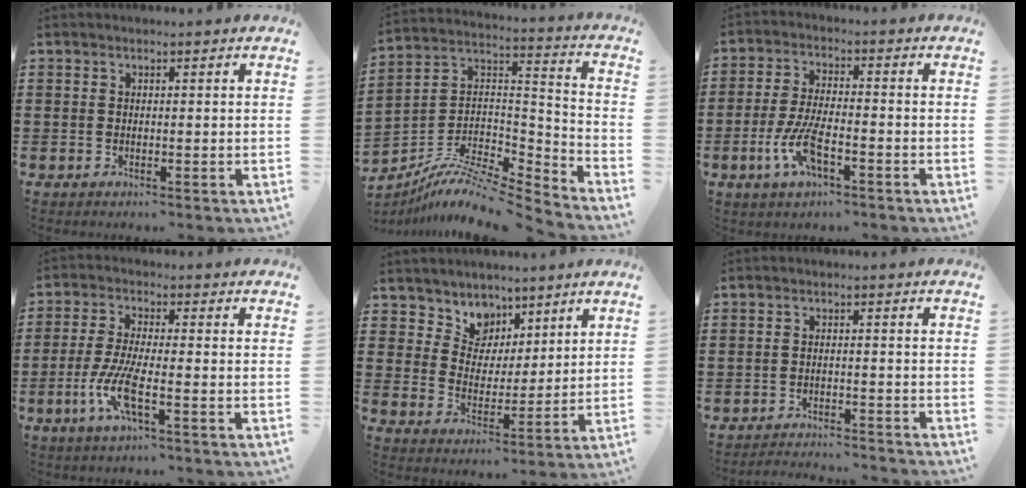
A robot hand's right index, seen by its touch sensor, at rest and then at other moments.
{"total": 7.8, "force": [-6.5, 1.9, 3.8], "torque": [-0.082, -0.002, -0.136]}
{"total": 7.4, "force": [-3.0, 2.4, 6.2], "torque": [-0.141, -0.010, -0.060]}
{"total": 7.1, "force": [-2.8, 1.6, 6.4], "torque": [-0.148, -0.015, -0.058]}
{"total": 6.1, "force": [4.2, 4.3, -0.5], "torque": [-0.033, -0.023, 0.078]}
{"total": 2.5, "force": [-2.5, -0.1, 0.2], "torque": [-0.009, 0.000, -0.054]}